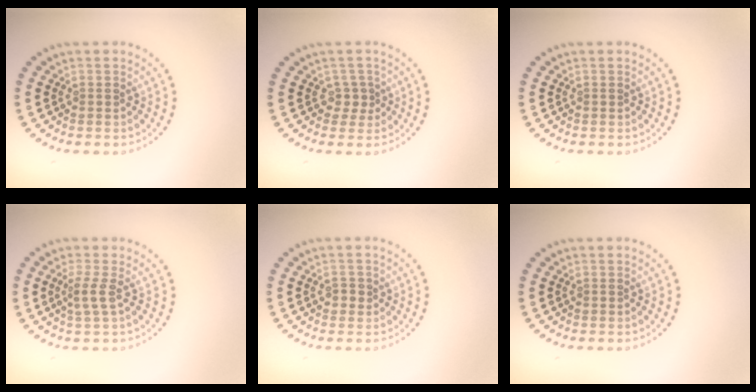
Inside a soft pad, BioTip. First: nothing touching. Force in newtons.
{"total": 1.4, "press": 1.1, "slide": 0.9}
{"total": 0.0}
{"total": 1.8, "press": 1.3, "slide": 1.2}
{"total": 1.2, "press": 1.1, "slide": 0.3}
{"total": 0.0}